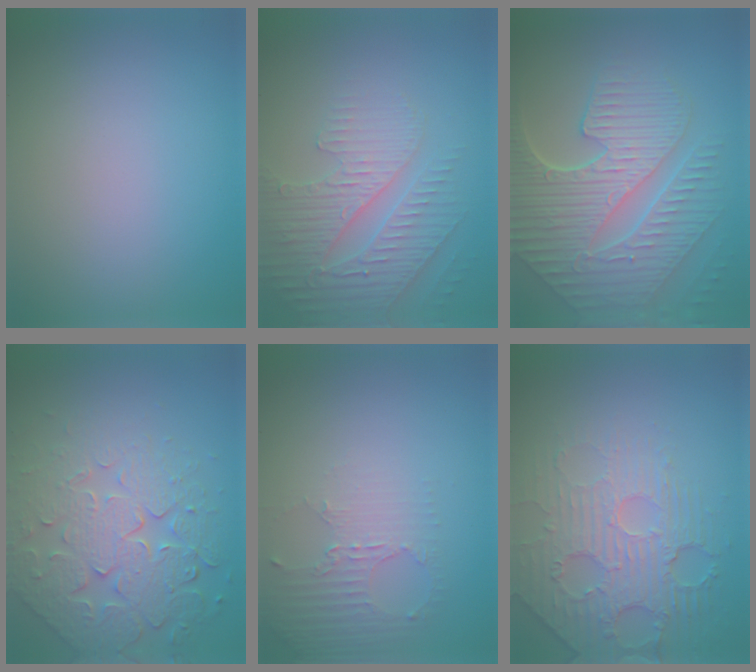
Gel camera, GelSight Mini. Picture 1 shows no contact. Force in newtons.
{"total": 4.3, "press": 4.1, "slide": 1.4}
{"total": 9.8, "press": 6.5, "slide": 7.3}
{"total": 7.8, "press": 5.7, "slide": 5.4}
{"total": 2.6, "press": 2.0, "slide": 1.7}
{"total": 4.3, "press": 4.0, "slide": 1.6}